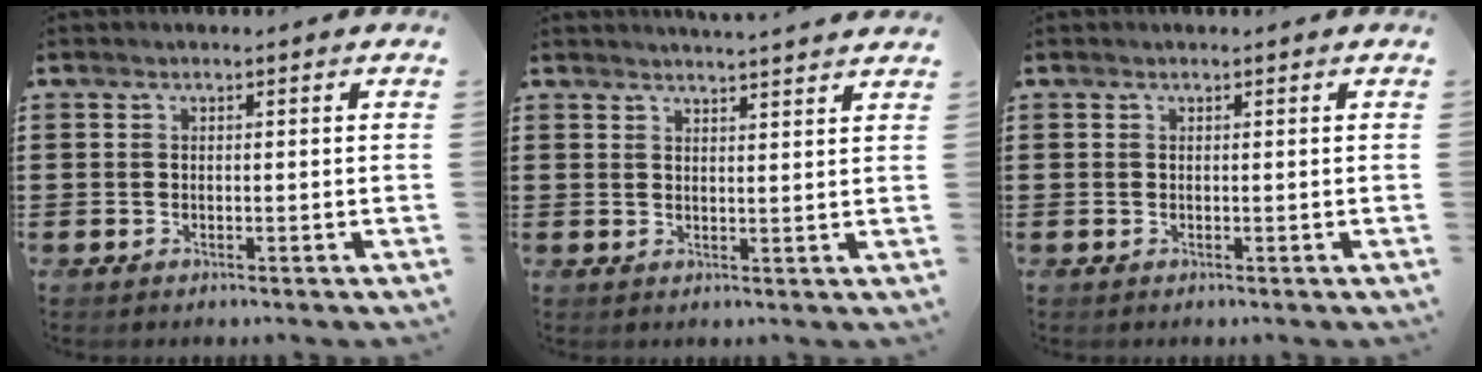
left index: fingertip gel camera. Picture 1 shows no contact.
{"total": 2.6, "force": [2.6, -0.6, 0.1], "torque": [-0.008, -0.014, 0.047]}
{"total": 0.0}